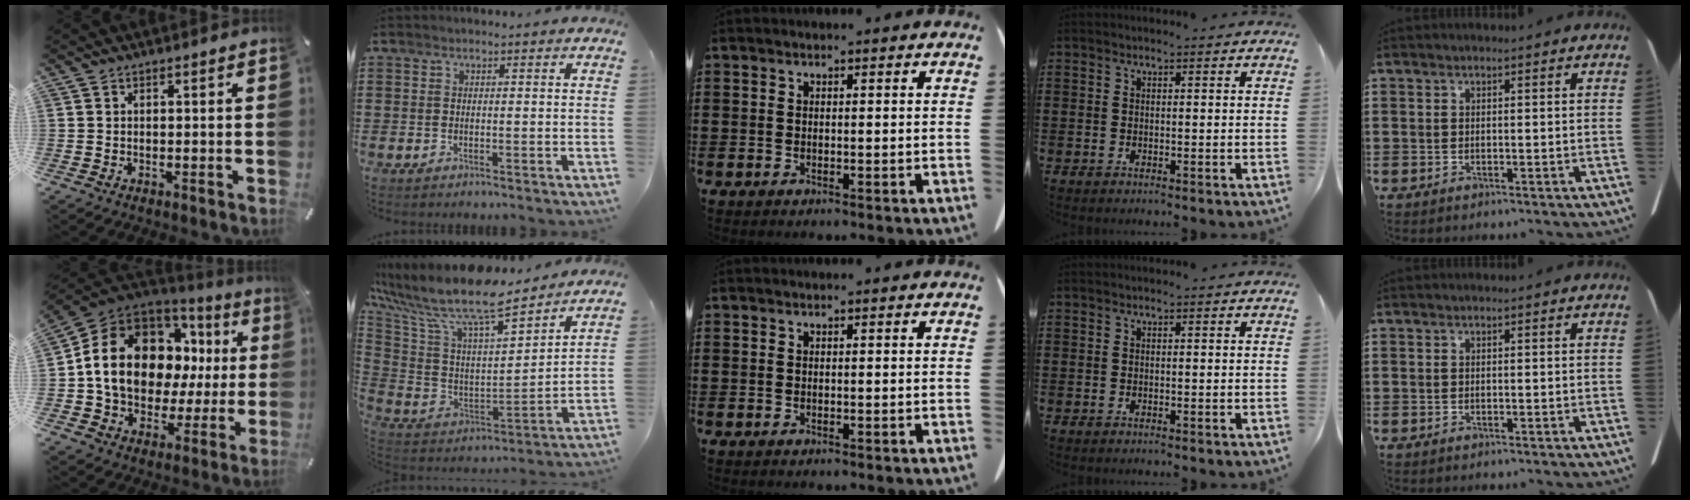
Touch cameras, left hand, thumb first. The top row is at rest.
{"thumb": {"total": 16.9, "force": [3.2, 12.9, 10.5], "torque": [-0.204, -0.016, 0.061]}, "index": {"total": 11.8, "force": [9.7, 2.5, 6.3], "torque": [-0.157, -0.072, 0.164]}}